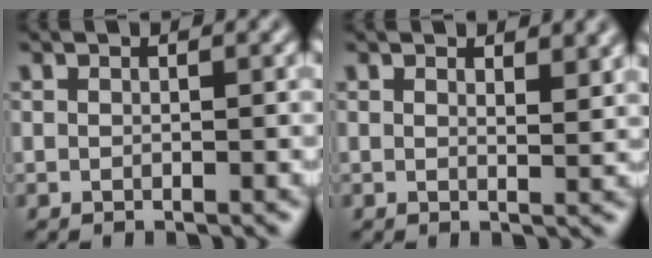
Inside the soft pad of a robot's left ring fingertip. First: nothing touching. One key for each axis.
{"total": 1.9, "fx": 1.4, "fy": 0.6, "fz": 1.2, "tx": -0.016, "ty": -0.004, "tz": 0.025}